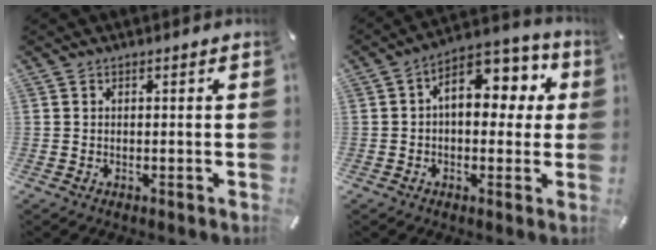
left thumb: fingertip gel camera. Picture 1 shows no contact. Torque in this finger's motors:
{"motor_torque": [1.24, 1.24, 0.80, -0.66, 0.12]}